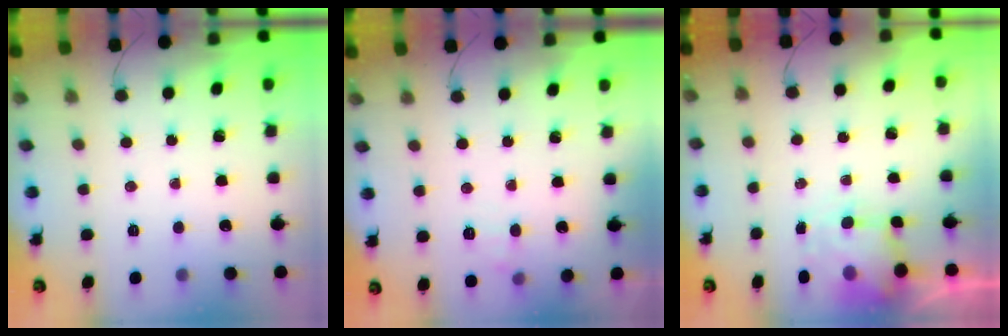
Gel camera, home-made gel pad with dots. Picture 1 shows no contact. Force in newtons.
{"total": 6.8, "press": 6.5, "slide": 1.9}
{"total": 5.1, "press": 5.1, "slide": 0.6}